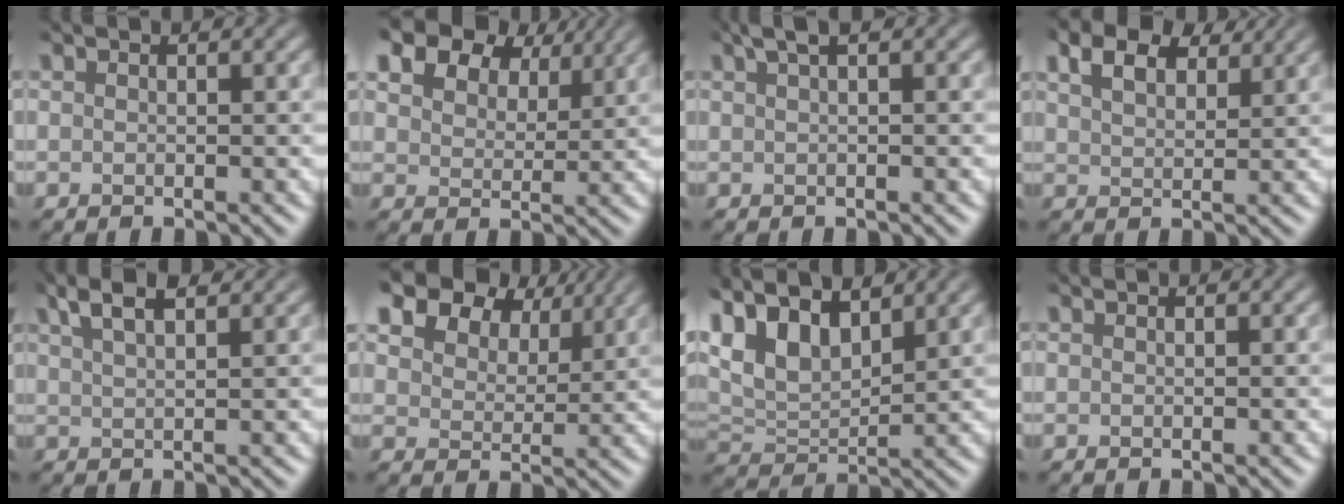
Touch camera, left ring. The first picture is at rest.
{"total": 12.3, "force": [8.2, 7.2, 5.7], "torque": [-0.140, 0.030, 0.149]}
{"total": 1.7, "force": [1.0, 0.3, 1.4], "torque": [-0.028, 0.006, 0.019]}
{"total": 4.8, "force": [3.3, 2.3, 2.7], "torque": [-0.056, 0.012, 0.054]}
{"total": 3.9, "force": [2.7, 1.0, 2.6], "torque": [-0.057, 0.018, 0.048]}
{"total": 11.1, "force": [7.6, 6.3, 5.1], "torque": [-0.125, 0.016, 0.139]}
{"total": 7.7, "force": [4.1, 3.7, 5.4], "torque": [-0.123, 0.016, 0.077]}
{"total": 0.0}